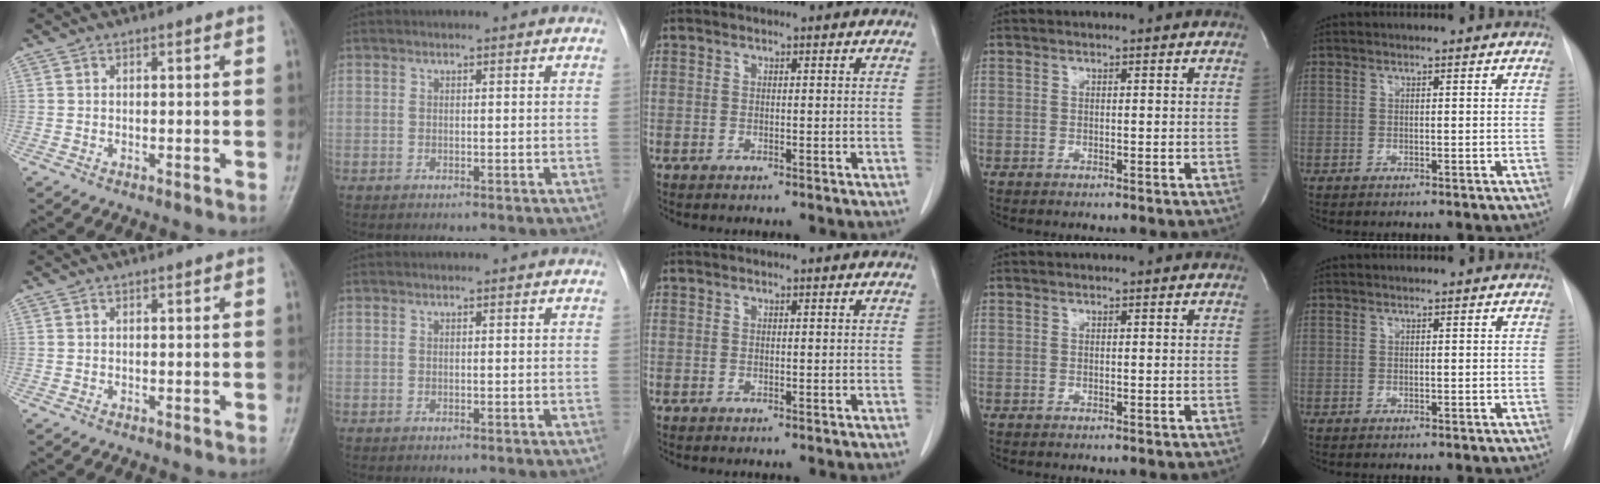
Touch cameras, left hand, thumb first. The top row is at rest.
{}